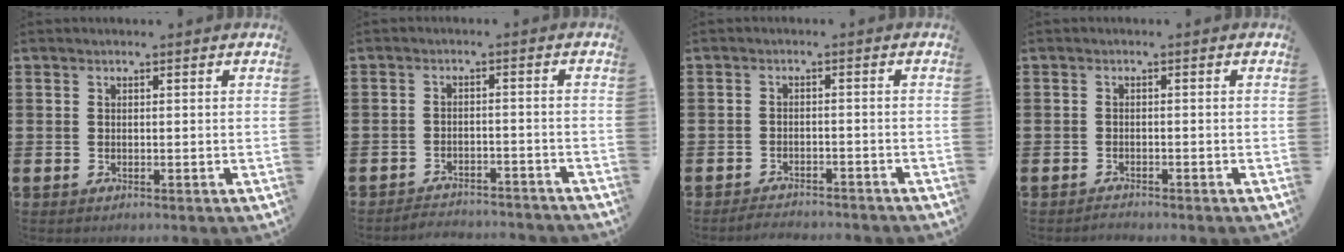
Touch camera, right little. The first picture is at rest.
{"total": 2.6, "force": [-2.6, 0.0, -0.3], "torque": [-0.003, 0.004, -0.057]}
{"total": 2.0, "force": [-2.0, 0.0, 0.0], "torque": [-0.005, 0.003, -0.041]}
{"total": 0.8, "force": [-0.8, 0.0, 0.0], "torque": [-0.002, -0.002, -0.017]}